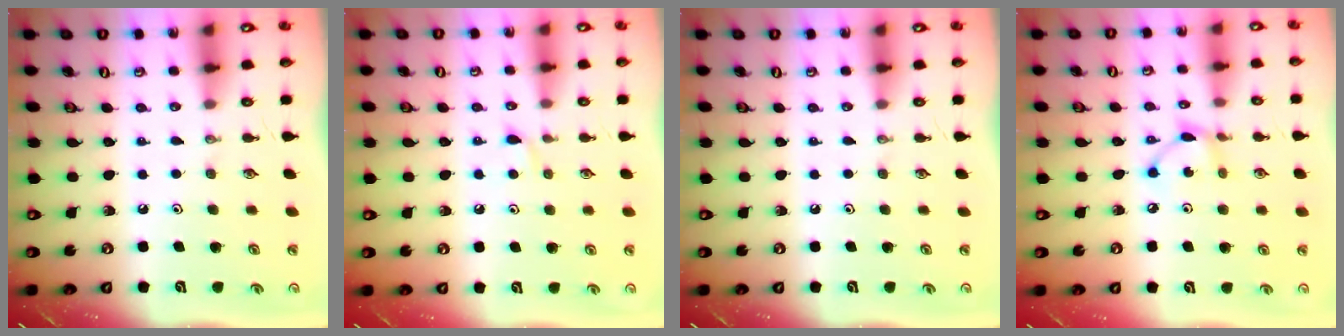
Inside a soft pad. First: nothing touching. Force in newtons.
{"total": 5.4, "press": 5.3, "slide": 0.8}
{"total": 0.0}
{"total": 5.8, "press": 5.8, "slide": 0.2}